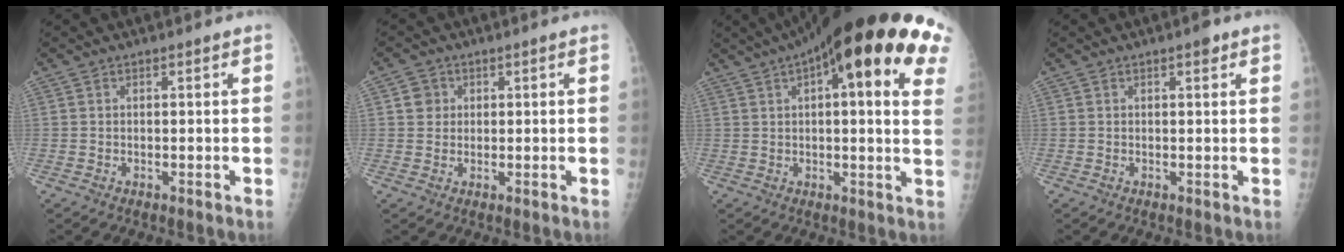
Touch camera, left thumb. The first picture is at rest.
{"total": 2.9, "force": [0.8, 2.7, 0.6], "torque": [0.006, 0.000, 0.009]}
{"total": 25.4, "force": [10.9, 7.3, 21.8], "torque": [-0.274, 0.023, 0.141]}
{"total": 1.6, "force": [0.9, 0.6, 1.2], "torque": [-0.012, -0.001, 0.011]}